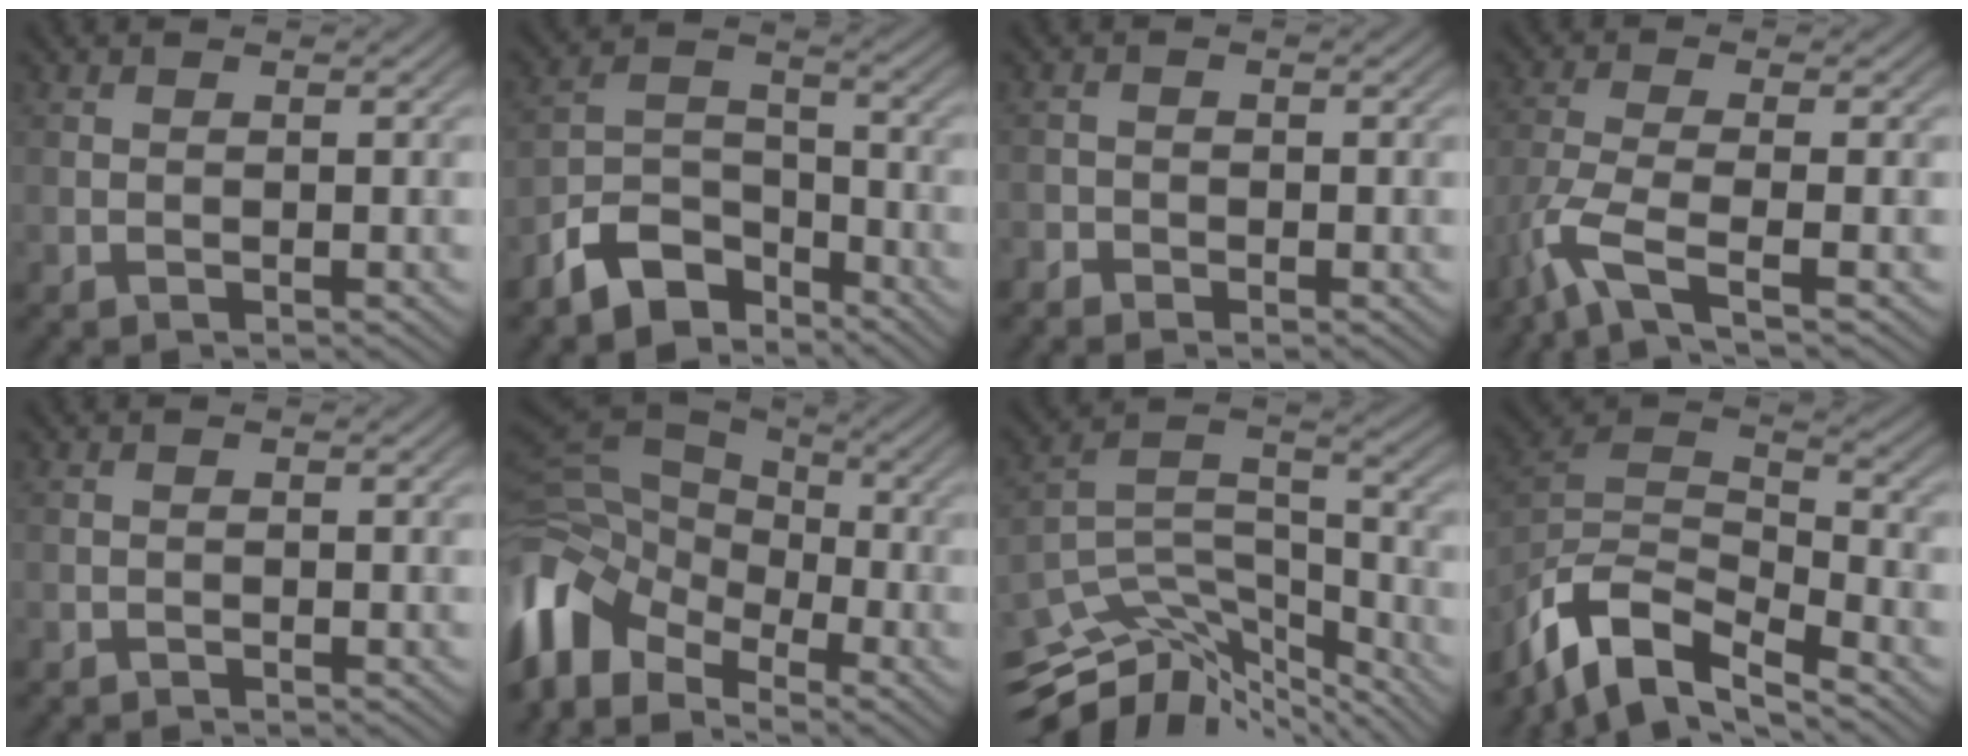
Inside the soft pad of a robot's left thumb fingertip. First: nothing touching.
{"total": 8.2, "force": [-6.1, 4.1, 3.7], "torque": [-0.068, -0.002, -0.131]}
{"total": 1.6, "force": [-1.4, 0.7, 0.1], "torque": [-0.001, -0.002, -0.035]}
{"total": 6.4, "force": [-3.9, 1.2, 5.0], "torque": [-0.107, -0.006, -0.097]}
{"total": 0.8, "force": [-0.8, 0.1, 0.0], "torque": [0.002, -0.002, -0.018]}
{"total": 13.5, "force": [-5.9, 8.5, 8.7], "torque": [-0.236, -0.013, -0.118]}
{"total": 11.9, "force": [-9.5, 4.5, 5.4], "torque": [-0.122, 0.000, -0.155]}
{"total": 11.6, "force": [-8.3, 4.2, 6.9], "torque": [-0.149, -0.008, -0.166]}